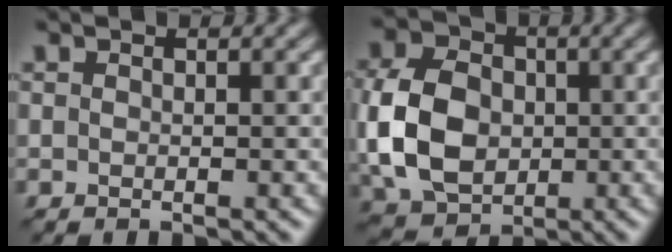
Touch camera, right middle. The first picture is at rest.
{"total": 8.1, "force": [-0.9, 6.1, 5.3], "torque": [-0.125, 0.006, -0.023]}